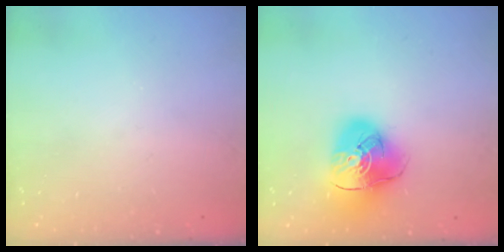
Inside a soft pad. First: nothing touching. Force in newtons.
{"total": 13.9, "press": 13.8, "slide": 1.7}